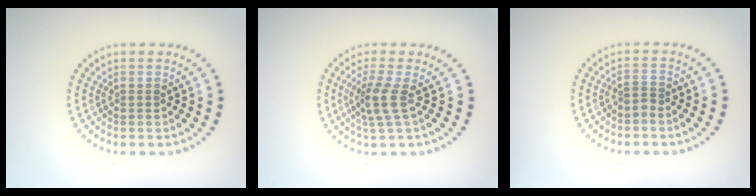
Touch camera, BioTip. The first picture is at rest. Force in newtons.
{"total": 2.5, "press": 1.9, "slide": 1.7}
{"total": 1.0, "press": 0.6, "slide": 0.8}